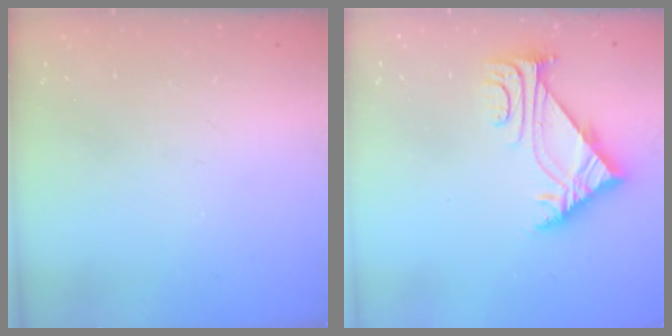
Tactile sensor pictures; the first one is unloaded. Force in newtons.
{"total": 5.9, "press": 5.8, "slide": 1.1}